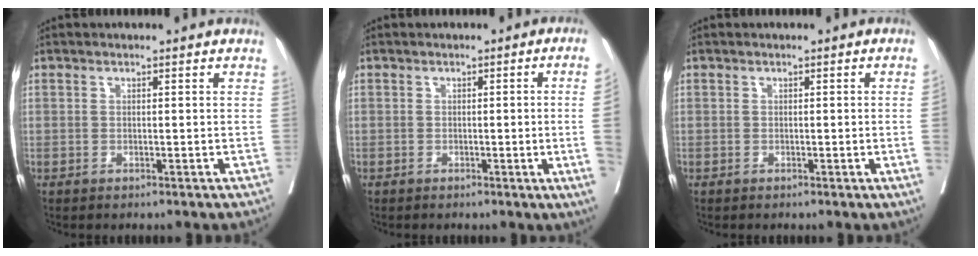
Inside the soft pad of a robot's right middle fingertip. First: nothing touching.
{"total": 8.5, "force": [-1.2, -2.7, 8.0], "torque": [-0.087, -0.019, -0.013]}
{"total": 2.8, "force": [-0.3, -0.8, 2.7], "torque": [-0.043, -0.002, 0.001]}